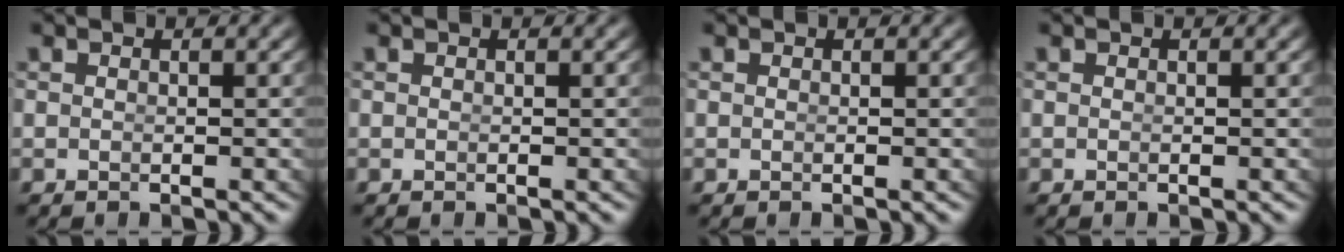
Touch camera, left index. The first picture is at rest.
{"total": 0.0}
{"total": 0.0}
{"total": 0.0}